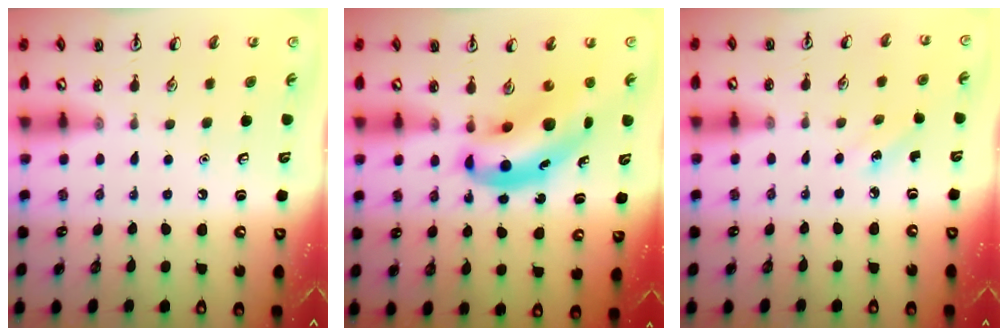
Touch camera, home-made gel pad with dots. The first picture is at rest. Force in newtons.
{"total": 9.4, "press": 9.0, "slide": 2.7}
{"total": 2.8, "press": 2.6, "slide": 1.0}